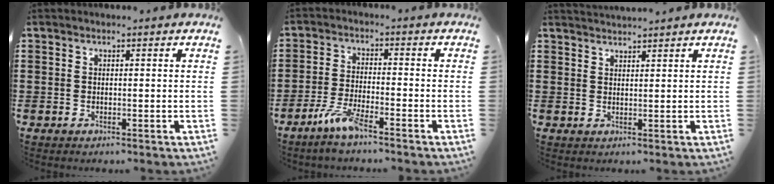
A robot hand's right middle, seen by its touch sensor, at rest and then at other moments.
{"total": 5.2, "force": [-3.7, 0.5, 3.7], "torque": [-0.086, -0.009, -0.071]}
{"total": 1.7, "force": [1.7, 0.0, 0.0], "torque": [-0.004, 0.002, 0.033]}